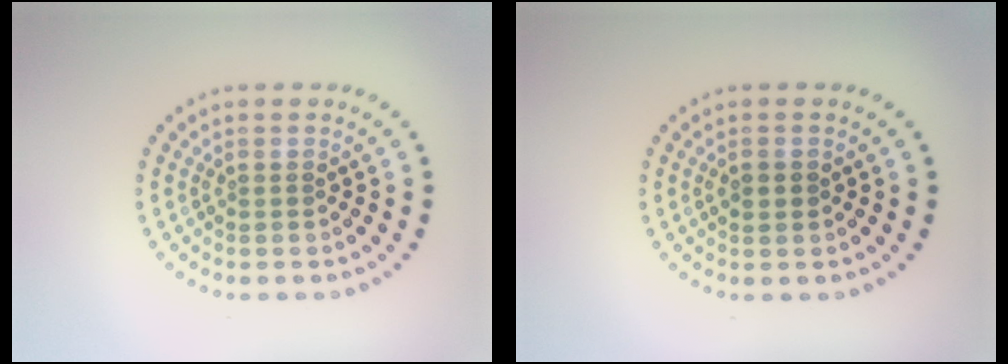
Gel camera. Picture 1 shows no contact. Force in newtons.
{"total": 1.5, "press": 1.5, "slide": 0.1}